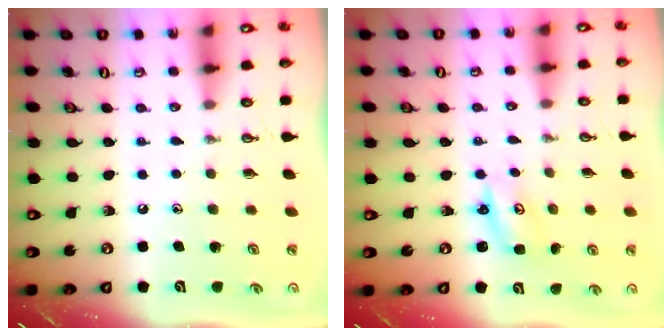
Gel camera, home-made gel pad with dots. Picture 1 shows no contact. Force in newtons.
{"total": 2.6, "press": 2.6, "slide": 0.2}